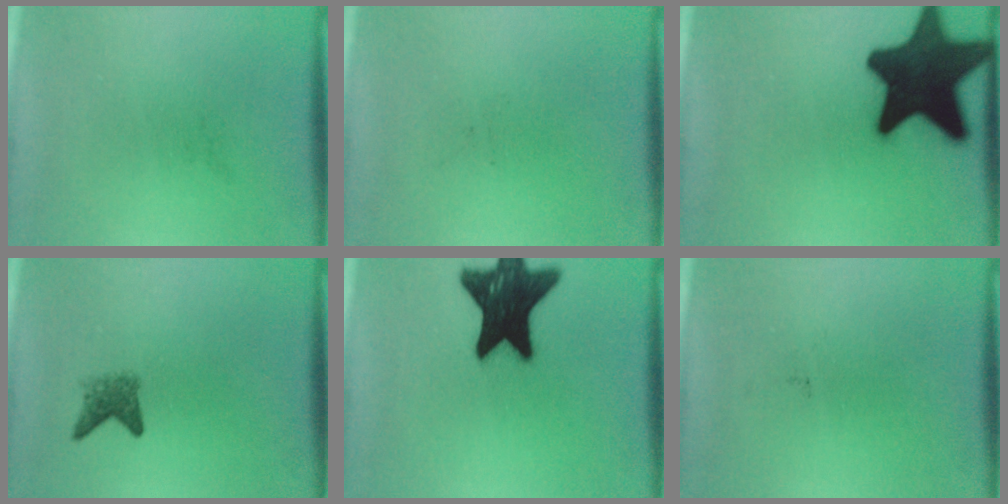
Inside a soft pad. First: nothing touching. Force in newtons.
{"total": 0.0}
{"total": 17.6}
{"total": 2.3}
{"total": 17.6}
{"total": 0.0}